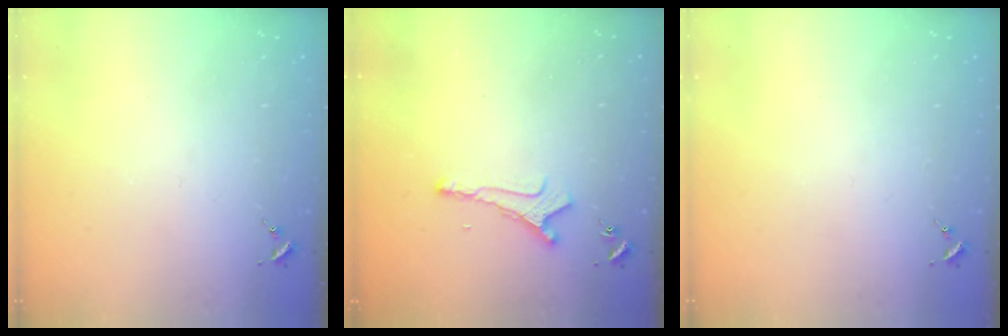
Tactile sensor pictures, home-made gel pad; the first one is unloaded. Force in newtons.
{"total": 4.9, "press": 4.8, "slide": 0.8}
{"total": 0.0}